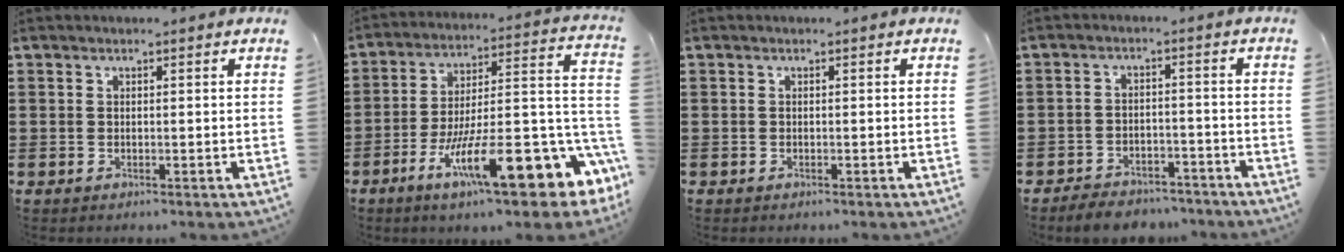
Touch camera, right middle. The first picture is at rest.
{"total": 17.6, "force": [-7.6, 5.3, 15.0], "torque": [-0.227, 0.001, -0.113]}
{"total": 0.0}
{"total": 4.4, "force": [-4.3, 0.8, 0.3], "torque": [-0.007, 0.009, -0.089]}